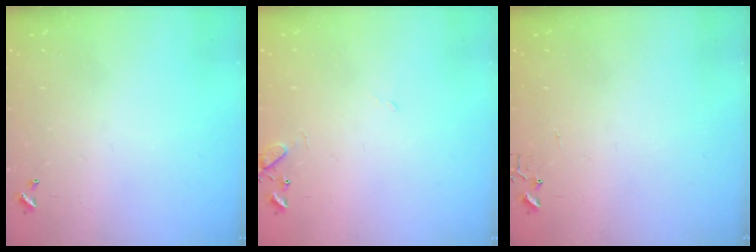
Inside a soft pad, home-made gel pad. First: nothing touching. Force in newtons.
{"total": 8.6, "press": 8.5, "slide": 1.1}
{"total": 4.2, "press": 4.2, "slide": 0.4}